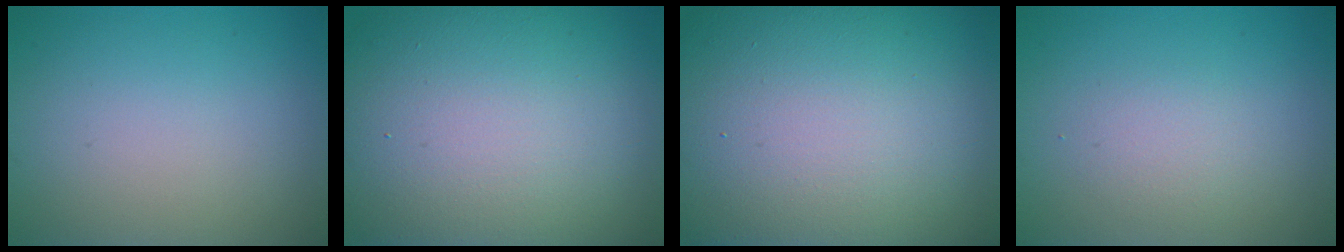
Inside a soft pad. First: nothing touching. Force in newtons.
{"total": 18.9, "press": 18.9, "slide": 1.0}
{"total": 25.4, "press": 25.4, "slide": 1.6}
{"total": 1.6, "press": 1.6, "slide": 0.0}